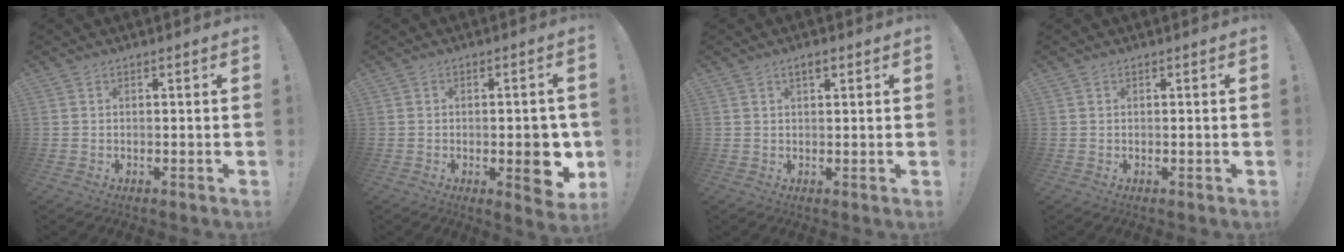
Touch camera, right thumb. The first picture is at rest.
{"total": 8.6, "force": [-1.8, 4.2, 7.3], "torque": [-0.074, 0.003, -0.021]}
{"total": 2.2, "force": [1.2, 0.9, 1.6], "torque": [-0.026, -0.001, 0.020]}
{"total": 0.0}